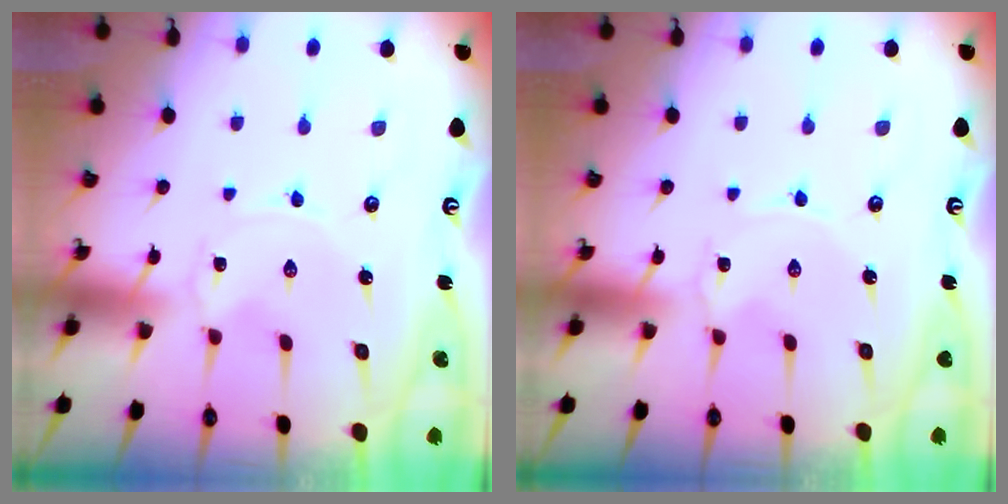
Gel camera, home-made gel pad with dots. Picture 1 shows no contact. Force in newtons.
{"total": 0.0}